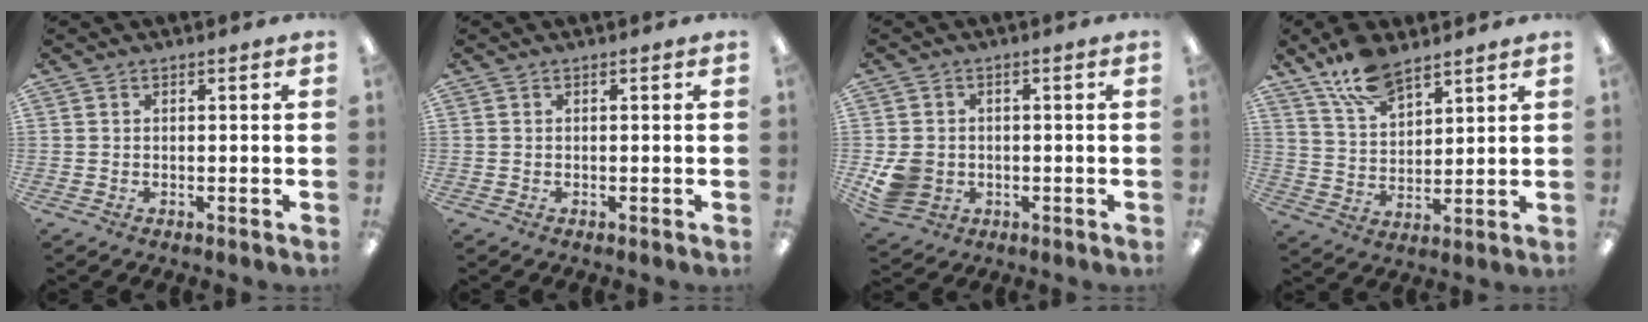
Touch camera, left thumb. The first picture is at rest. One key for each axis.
{"total": 0.0}
{"total": 6.4, "fx": -1.3, "fy": 5.6, "fz": 2.7, "tx": -0.055, "ty": 0.007, "tz": -0.022}
{"total": 11.1, "fx": 8.2, "fy": 4.9, "fz": 5.7, "tx": -0.114, "ty": -0.038, "tz": 0.153}